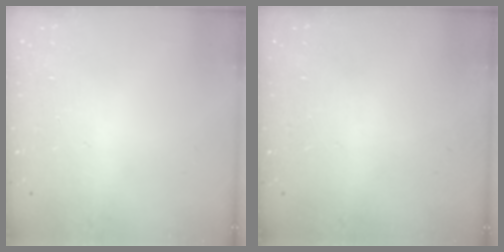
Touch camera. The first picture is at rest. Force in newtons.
{"total": 0.0}